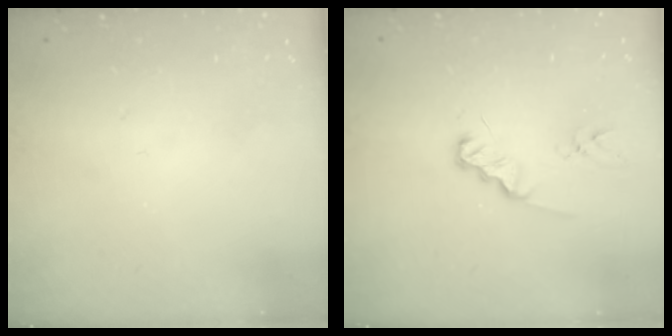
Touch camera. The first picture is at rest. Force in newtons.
{"total": 2.1, "press": 2.1, "slide": 0.3}